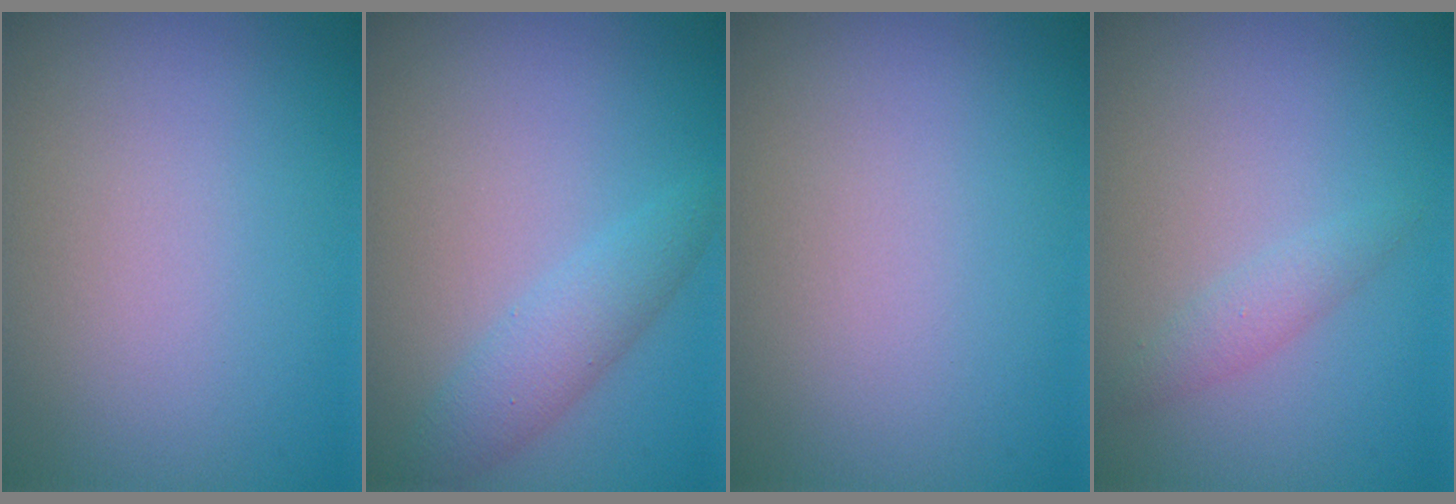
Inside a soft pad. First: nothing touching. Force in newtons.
{"total": 2.7, "press": 2.7, "slide": 0.1}
{"total": 0.0}
{"total": 1.4, "press": 1.4, "slide": 0.0}